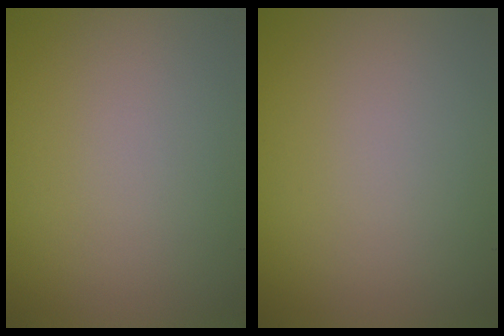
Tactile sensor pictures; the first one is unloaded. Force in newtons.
{"total": 0.0}